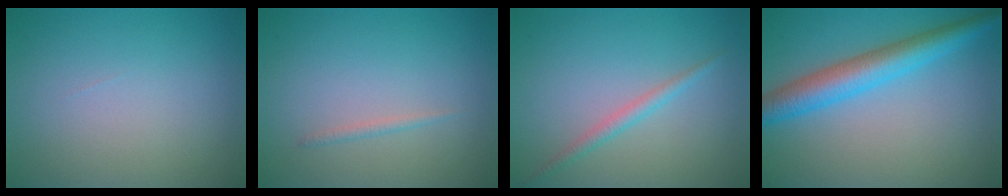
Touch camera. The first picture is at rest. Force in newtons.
{"total": 0.7, "press": 0.7, "slide": 0.1}
{"total": 1.5, "press": 1.5, "slide": 0.1}
{"total": 5.5, "press": 5.5, "slide": 0.1}